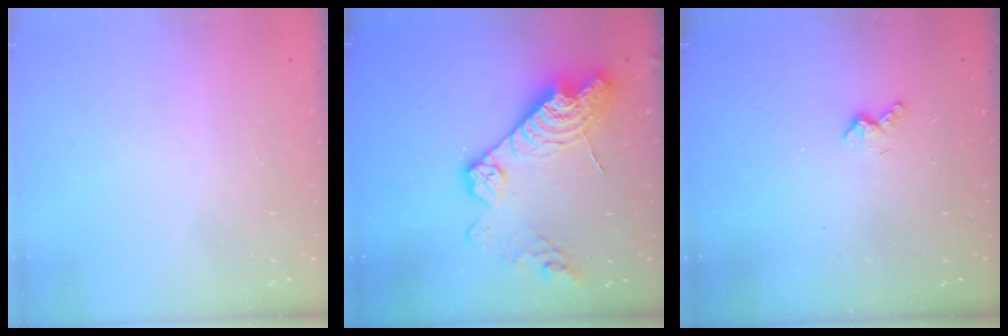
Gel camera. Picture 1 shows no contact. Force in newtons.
{"total": 18.2, "press": 18.1, "slide": 1.8}
{"total": 2.6, "press": 2.6, "slide": 0.6}